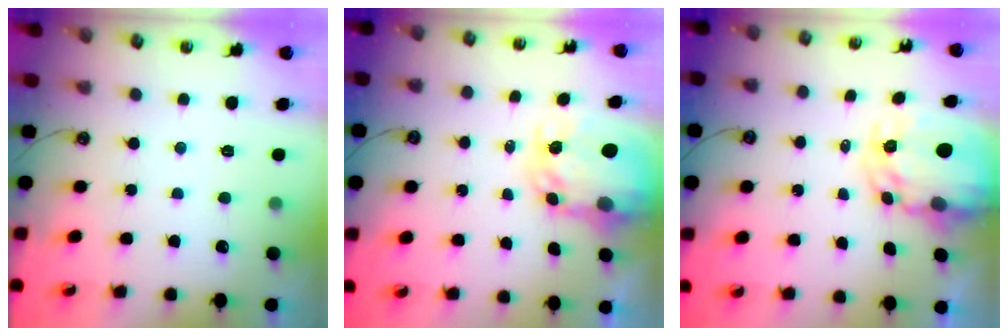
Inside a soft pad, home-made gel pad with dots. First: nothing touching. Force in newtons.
{"total": 6.5, "press": 6.5, "slide": 0.7}
{"total": 6.7, "press": 6.7, "slide": 0.6}